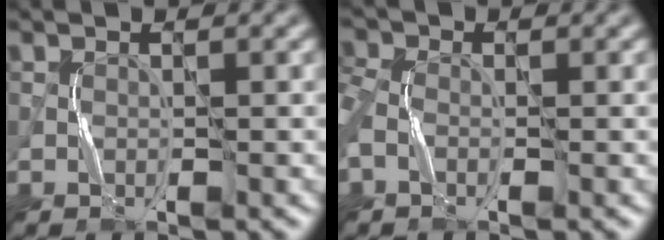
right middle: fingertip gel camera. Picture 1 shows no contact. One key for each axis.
{"total": 3.0, "fx": -0.6, "fy": 2.2, "fz": 1.9, "tx": -0.062, "ty": 0.001, "tz": -0.016}